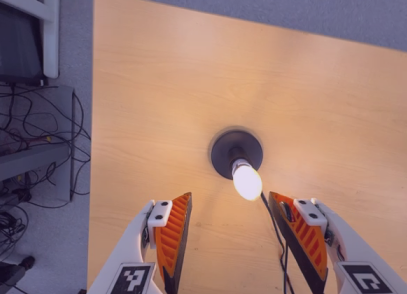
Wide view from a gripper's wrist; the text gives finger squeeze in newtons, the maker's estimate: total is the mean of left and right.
{"total": 0.0}